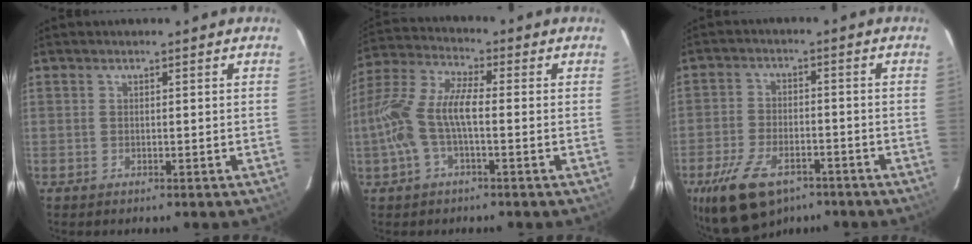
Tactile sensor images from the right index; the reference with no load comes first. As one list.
[{"total": 11.4, "force": [-2.1, 3.9, 10.5], "torque": [-0.233, 0.010, -0.043]}, {"total": 14.1, "force": [-9.0, 7.1, 8.2], "torque": [-0.184, -0.019, -0.153]}]